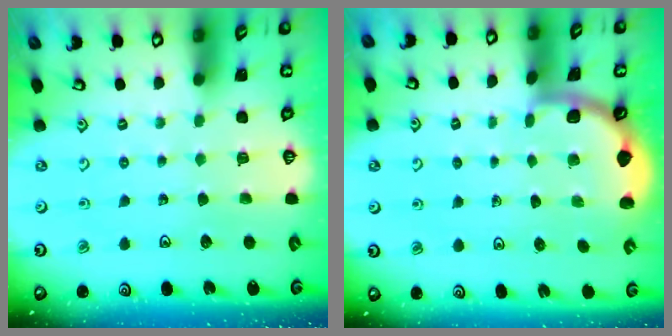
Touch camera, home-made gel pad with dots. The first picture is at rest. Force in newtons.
{"total": 1.6, "press": 1.6, "slide": 0.2}